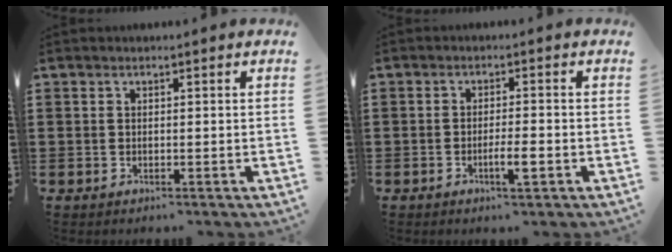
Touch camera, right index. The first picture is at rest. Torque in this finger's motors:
{"motor_torque": [0.81, -0.07, 0.17, 0.07]}